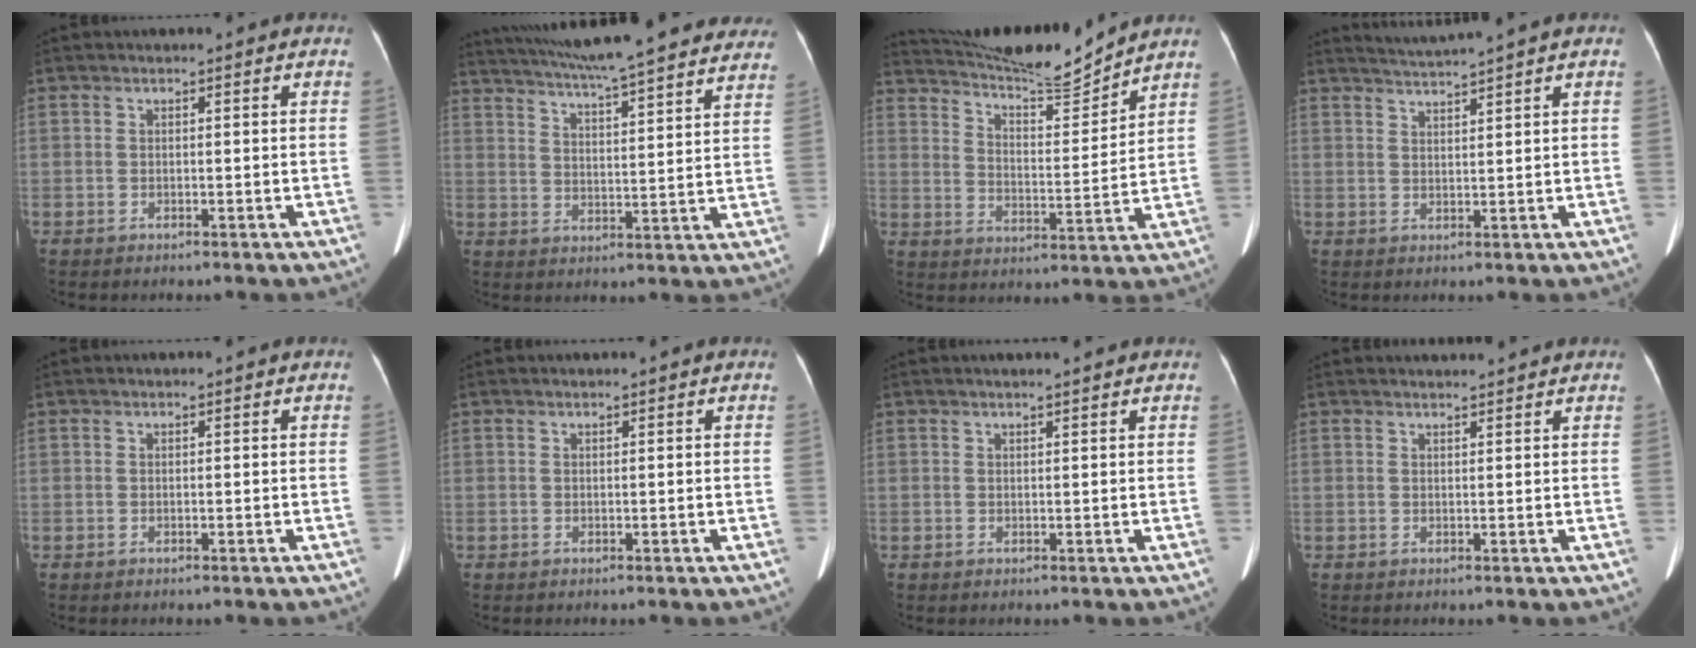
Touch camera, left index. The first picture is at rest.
{"total": 28.8, "force": [25.5, 2.8, 13.1], "torque": [-0.216, -0.021, 0.326]}
{"total": 13.1, "force": [12.7, -0.7, 3.3], "torque": [-0.064, -0.016, 0.207]}
{"total": 3.7, "force": [3.3, -1.6, 0.4], "torque": [-0.008, 0.001, 0.065]}
{"total": 0.0}
{"total": 0.9, "force": [0.8, -0.1, 0.4], "torque": [-0.005, 0.013, 0.017]}
{"total": 3.6, "force": [3.3, 0.0, 1.6], "torque": [-0.020, 0.015, 0.039]}
{"total": 3.8, "force": [3.8, 0.0, 0.8], "torque": [-0.014, 0.019, 0.047]}